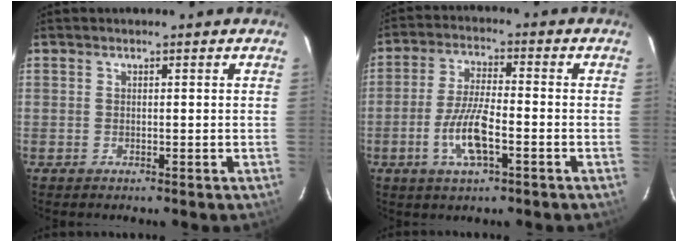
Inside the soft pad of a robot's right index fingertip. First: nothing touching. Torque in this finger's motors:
{"motor_torque": [1.58, -0.36, 0.57, 0.11]}